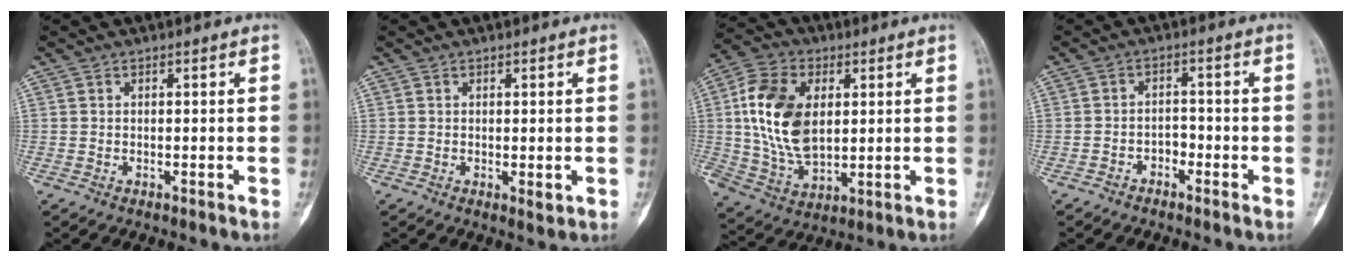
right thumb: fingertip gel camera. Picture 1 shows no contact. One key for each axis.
{"total": 1.4, "fx": 0.0, "fy": 0.6, "fz": 1.3, "tx": -0.015, "ty": -0.005, "tz": 0.002}
{"total": 16.1, "fx": 2.8, "fy": 10.0, "fz": 12.3, "tx": -0.220, "ty": -0.004, "tz": 0.054}
{"total": 2.7, "fx": -1.7, "fy": 1.9, "fz": 1.0, "tx": -0.005, "ty": 0.021, "tz": -0.032}